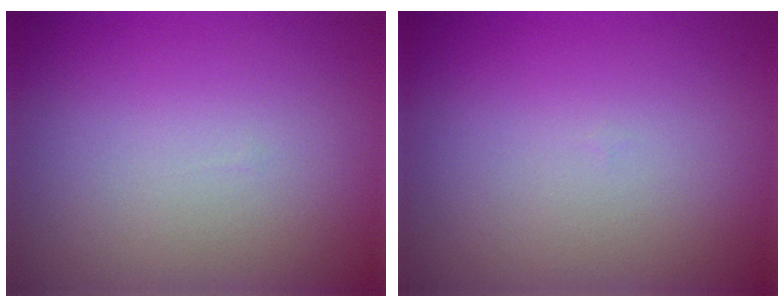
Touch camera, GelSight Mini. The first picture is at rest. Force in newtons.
{"total": 0.0}